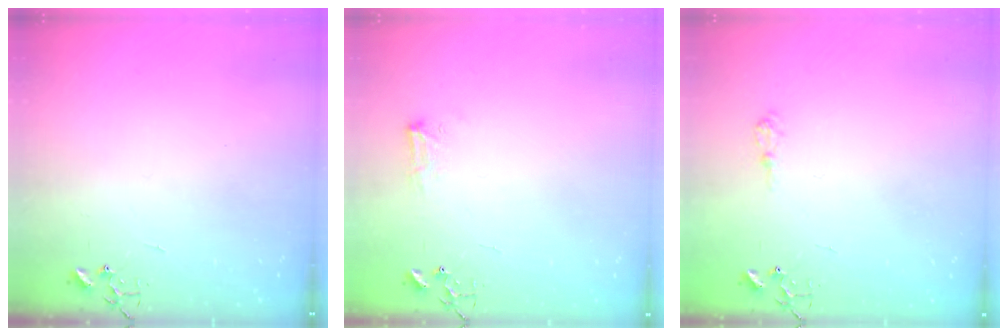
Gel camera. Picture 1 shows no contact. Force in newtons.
{"total": 7.3, "press": 7.2, "slide": 0.9}
{"total": 6.5, "press": 6.5, "slide": 0.9}